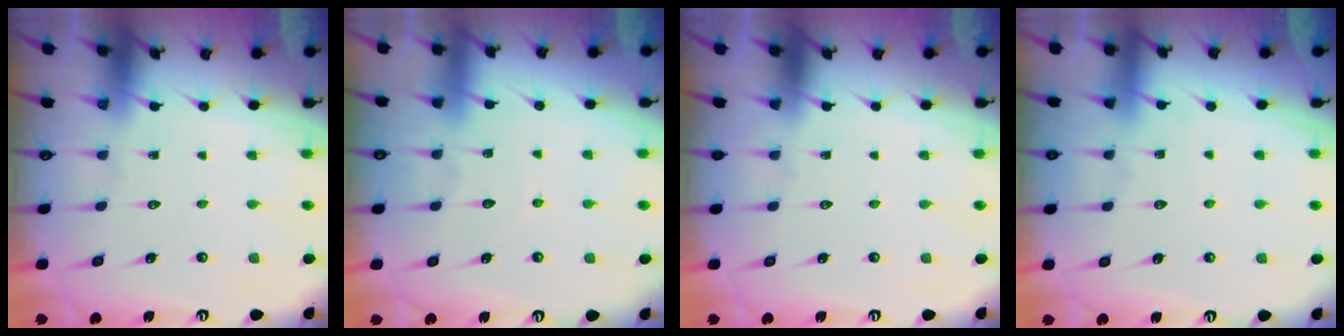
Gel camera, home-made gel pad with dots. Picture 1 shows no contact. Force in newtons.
{"total": 4.1, "press": 4.1, "slide": 0.4}
{"total": 0.0}
{"total": 2.9, "press": 2.9, "slide": 0.3}